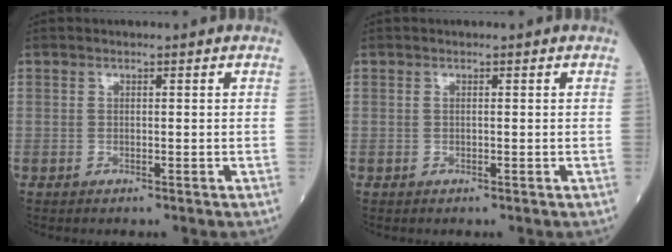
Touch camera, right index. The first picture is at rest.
{"total": 0.0}